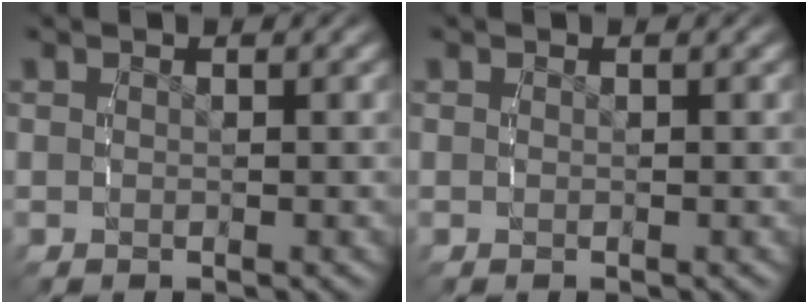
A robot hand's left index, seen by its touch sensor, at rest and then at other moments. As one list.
[{"total": 0.0}]